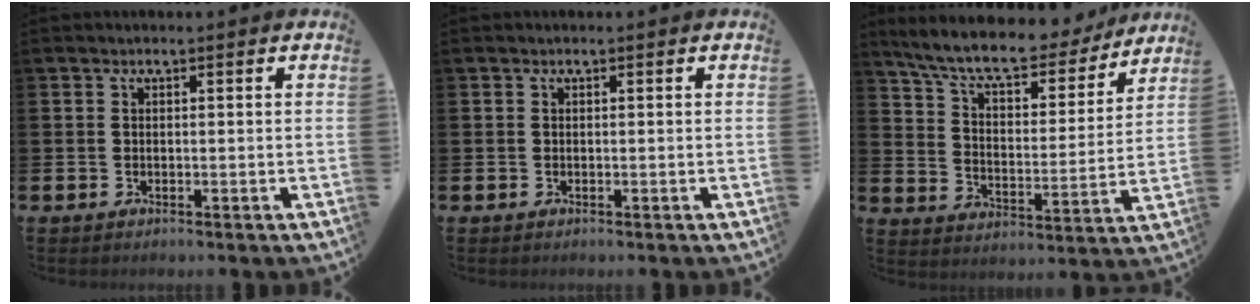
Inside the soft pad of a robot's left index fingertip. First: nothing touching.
{"total": 0.0}
{"total": 9.5, "force": [8.6, 2.1, 3.5], "torque": [-0.102, -0.054, 0.148]}